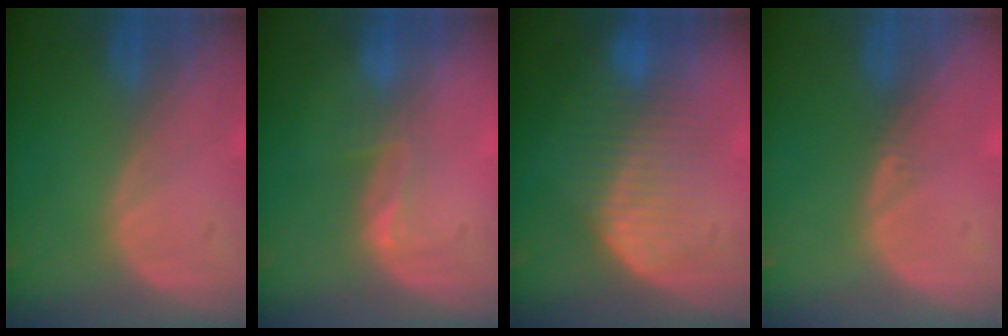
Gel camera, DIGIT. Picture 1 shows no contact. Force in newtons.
{"total": 2.6, "press": 2.0, "slide": 1.6}
{"total": 7.3, "press": 7.1, "slide": 1.7}
{"total": 0.5, "press": 0.5, "slide": 0.2}